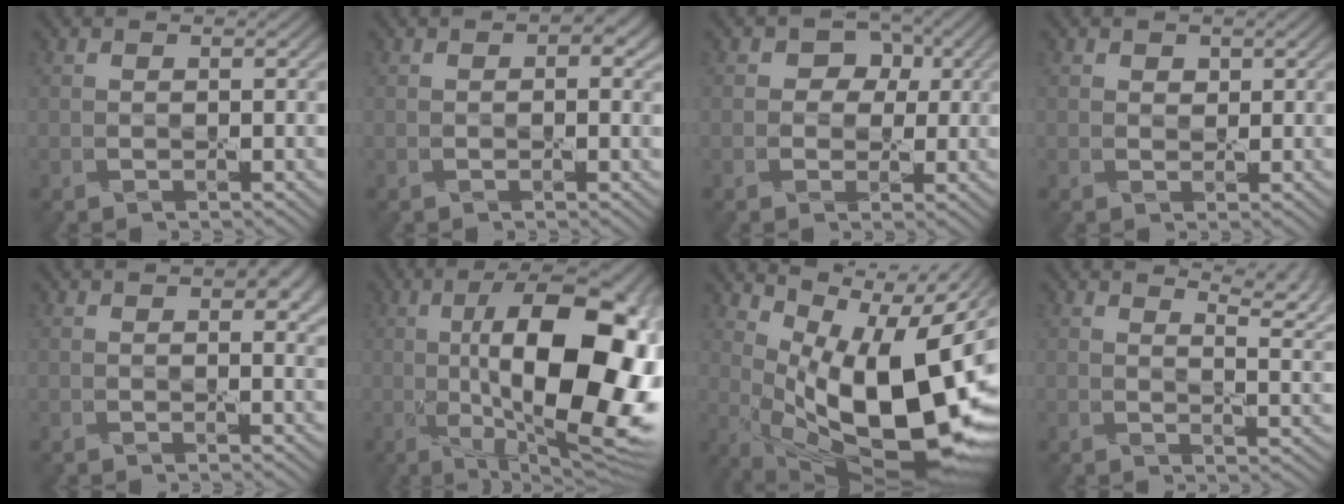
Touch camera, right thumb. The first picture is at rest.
{"total": 2.3, "force": [0.8, 1.1, 1.9], "torque": [-0.025, -0.002, 0.013]}
{"total": 3.9, "force": [0.9, 3.5, 1.5], "torque": [-0.007, 0.004, -0.005]}
{"total": 1.0, "force": [0.8, 0.7, 0.1], "torque": [0.000, -0.002, 0.016]}
{"total": 3.9, "force": [1.7, 1.3, 3.3], "torque": [-0.040, 0.000, 0.025]}
{"total": 18.8, "force": [-0.4, 7.2, 17.3], "torque": [-0.256, 0.014, -0.006]}
{"total": 17.6, "force": [2.0, 7.7, 15.7], "torque": [-0.230, -0.004, 0.053]}
{"total": 7.9, "force": [5.6, 2.0, 5.1], "torque": [-0.061, 0.018, 0.072]}